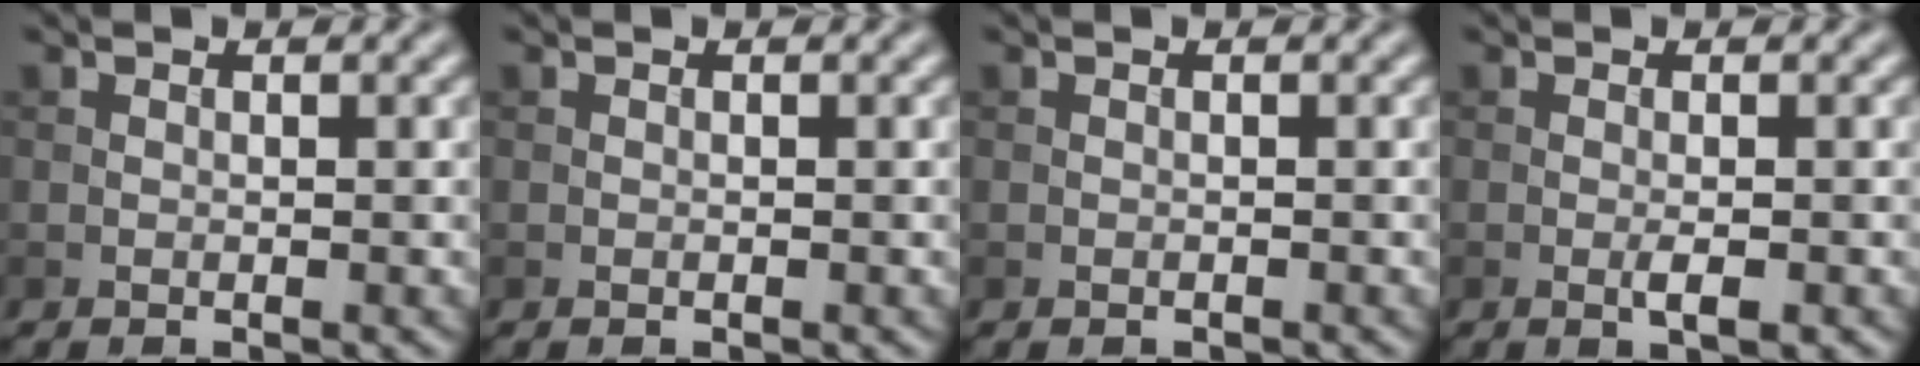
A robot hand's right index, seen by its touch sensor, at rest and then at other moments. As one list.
[{"total": 0.0}, {"total": 0.0}, {"total": 1.5, "force": [-0.5, 0.3, 1.4], "torque": [-0.026, -0.003, -0.009]}]